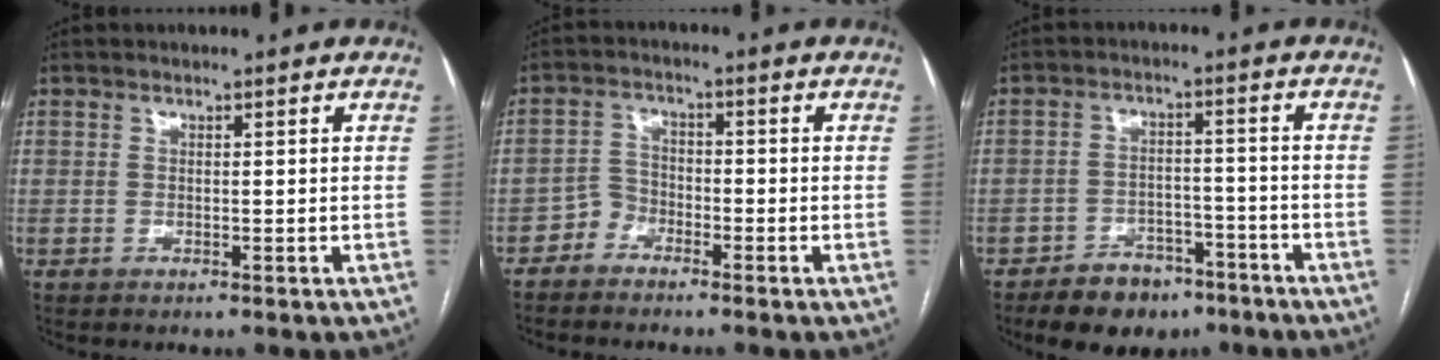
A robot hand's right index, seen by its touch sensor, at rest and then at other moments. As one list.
[{"total": 2.8, "force": [-2.2, 1.7, 0.0], "torque": [0.006, 0.007, -0.045]}, {"total": 8.8, "force": [-6.4, 4.8, 3.6], "torque": [-0.058, 0.009, -0.097]}]